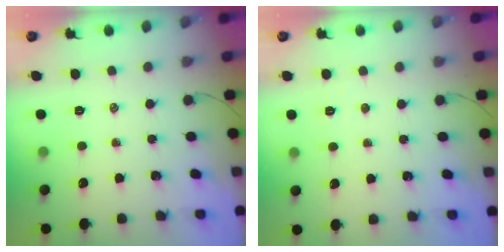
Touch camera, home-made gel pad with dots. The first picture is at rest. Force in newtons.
{"total": 1.9, "press": 1.8, "slide": 0.6}